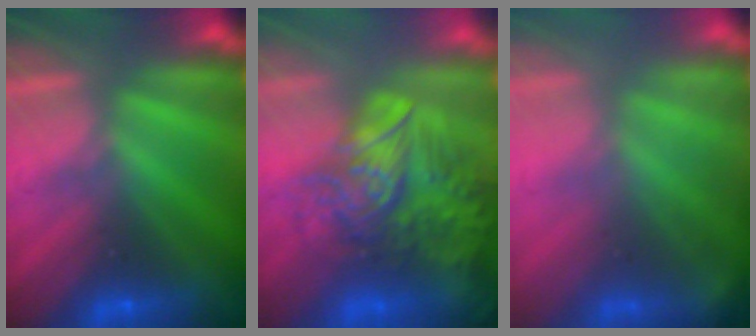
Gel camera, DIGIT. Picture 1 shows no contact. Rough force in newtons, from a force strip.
{"total": 9.2}
{"total": 1.6}